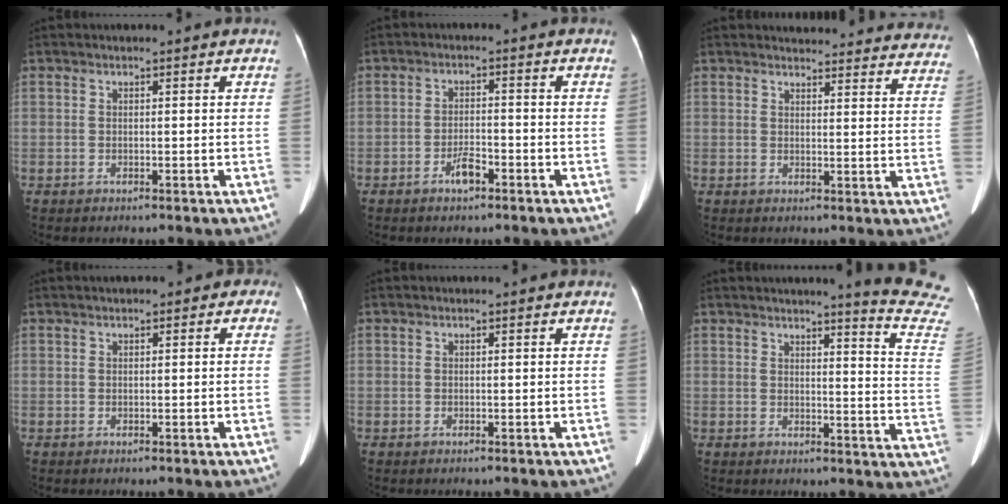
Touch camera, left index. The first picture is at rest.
{"total": 3.1, "force": [-2.0, 0.9, 2.1], "torque": [-0.039, 0.003, -0.037]}
{"total": 23.1, "force": [22.3, 4.5, 4.2], "torque": [-0.039, -0.069, 0.234]}
{"total": 1.8, "force": [0.6, 1.0, 1.3], "torque": [-0.016, 0.015, 0.004]}
{"total": 0.0}
{"total": 13.1, "force": [12.3, -1.9, 4.1], "torque": [-0.044, -0.119, 0.117]}